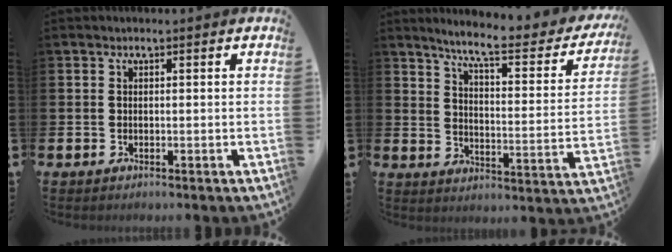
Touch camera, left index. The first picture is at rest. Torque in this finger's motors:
{"motor_torque": [0.67, -1.13, 0.45, 0.15]}